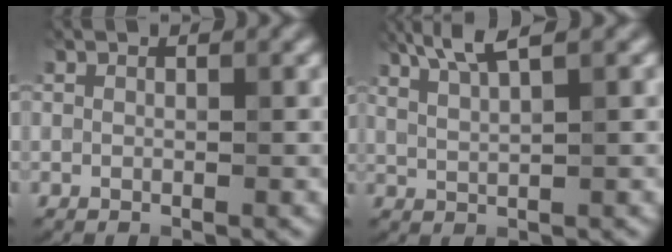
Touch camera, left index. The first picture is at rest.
{"total": 4.3, "force": [2.9, 0.7, 3.1], "torque": [-0.053, 0.012, 0.053]}